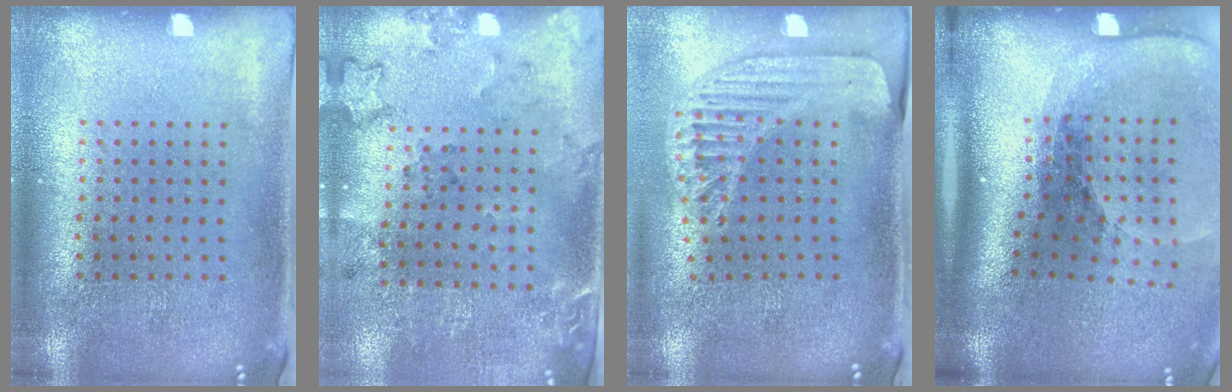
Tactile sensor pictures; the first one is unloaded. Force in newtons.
{"total": 2.0, "press": 1.5, "slide": 1.4}
{"total": 1.5, "press": 1.5, "slide": 0.2}
{"total": 2.6, "press": 1.8, "slide": 1.8}